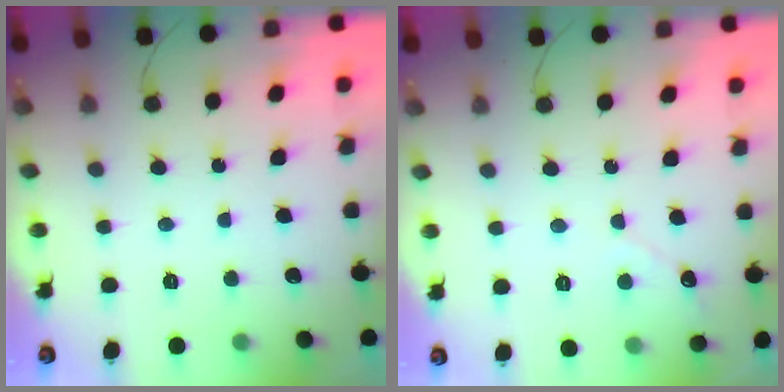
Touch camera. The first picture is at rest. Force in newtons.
{"total": 2.7, "press": 2.7, "slide": 0.3}